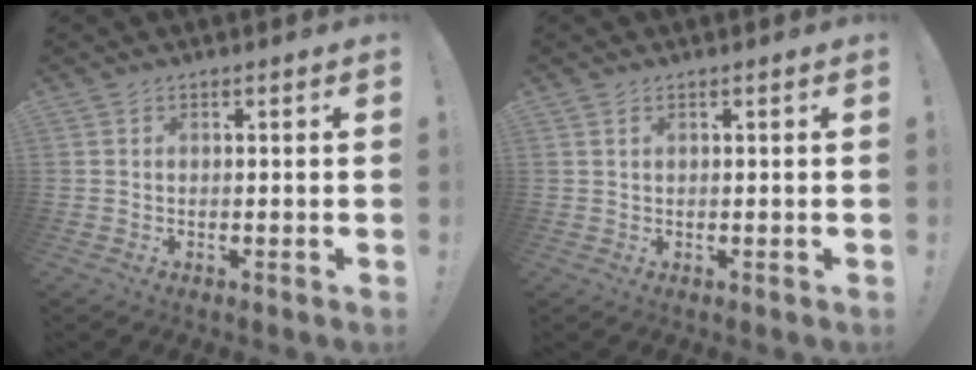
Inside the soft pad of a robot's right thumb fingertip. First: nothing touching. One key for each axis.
{"total": 1.1, "fx": 0.7, "fy": 0.4, "fz": 0.7, "tx": -0.023, "ty": 0.005, "tz": 0.014}